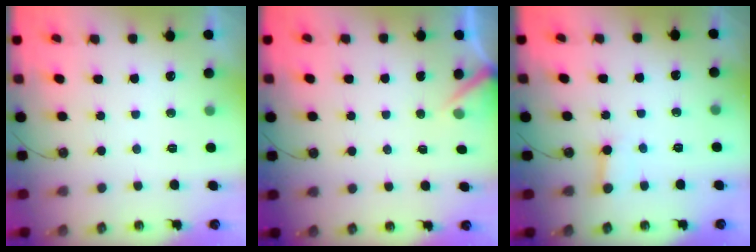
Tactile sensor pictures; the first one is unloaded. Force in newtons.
{"total": 3.7, "press": 3.7, "slide": 0.2}
{"total": 3.0, "press": 3.0, "slide": 0.5}